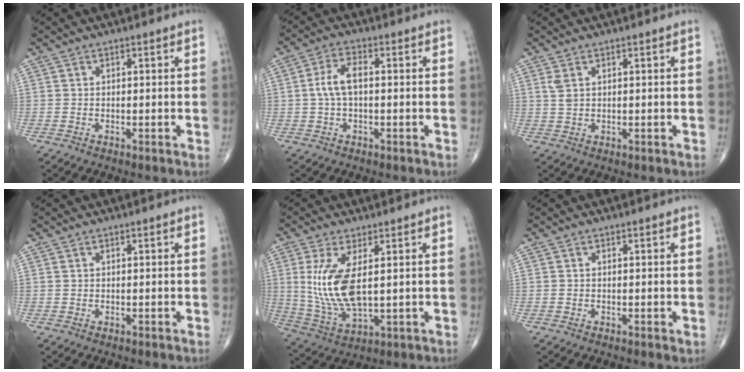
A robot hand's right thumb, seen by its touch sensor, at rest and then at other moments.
{"total": 5.4, "force": [0.1, 2.6, 4.8], "torque": [-0.102, 0.017, -0.001]}
{"total": 1.9, "force": [0.9, 0.9, 1.4], "torque": [-0.031, 0.004, 0.026]}
{"total": 0.0}
{"total": 12.2, "force": [2.0, 5.0, 11.0], "torque": [-0.236, -0.018, 0.054]}
{"total": 0.5, "force": [0.0, 0.1, 0.5], "torque": [-0.009, -0.002, 0.000]}